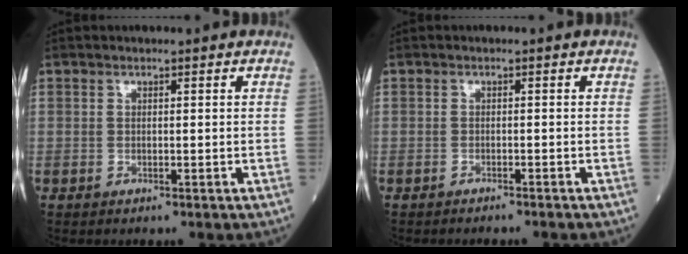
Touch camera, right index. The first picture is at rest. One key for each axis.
{"total": 2.7, "fx": -2.5, "fy": 0.2, "fz": 0.8, "tx": -0.014, "ty": -0.002, "tz": -0.032}